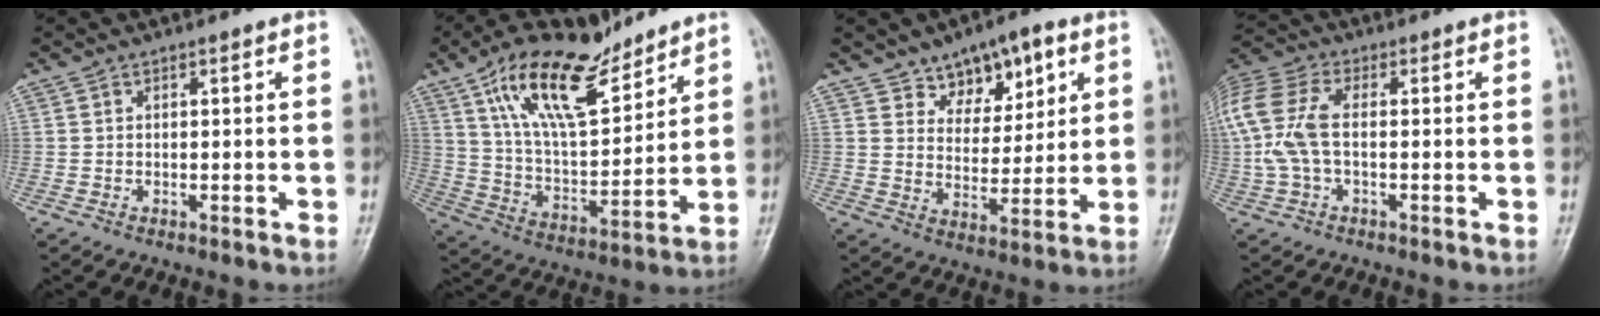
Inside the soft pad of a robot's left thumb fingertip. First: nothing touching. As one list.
[{"total": 18.7, "force": [12.0, 7.6, 12.2], "torque": [-0.177, -0.052, 0.225]}, {"total": 10.3, "force": [5.8, 6.0, 6.0], "torque": [-0.050, -0.031, 0.093]}, {"total": 12.0, "force": [0.1, 6.5, 10.0], "torque": [-0.244, 0.029, -0.001]}]